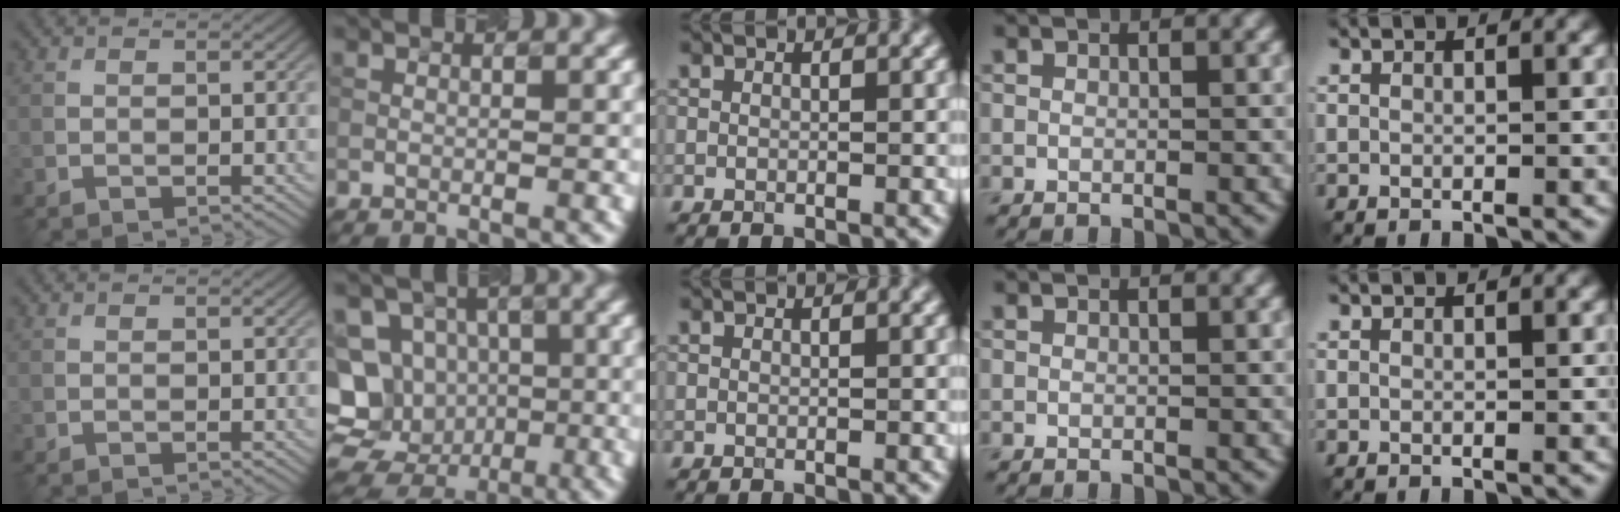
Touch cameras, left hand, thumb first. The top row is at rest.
{"index": {"total": 12.6, "force": [-2.3, 11.8, 3.5], "torque": [-0.091, 0.011, -0.047]}}